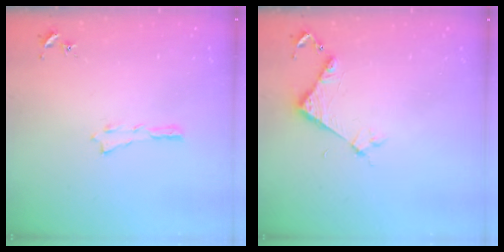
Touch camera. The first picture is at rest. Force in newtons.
{"total": 3.9, "press": 3.9, "slide": 0.3}